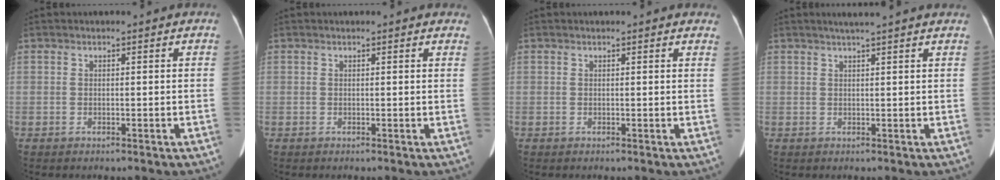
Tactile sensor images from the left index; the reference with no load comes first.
{"total": 4.0, "force": [3.5, 1.1, 1.5], "torque": [-0.011, 0.006, 0.022]}
{"total": 4.4, "force": [3.9, 1.1, 1.5], "torque": [-0.010, 0.003, 0.025]}
{"total": 6.3, "force": [5.3, -0.1, 3.3], "torque": [-0.050, 0.026, 0.064]}